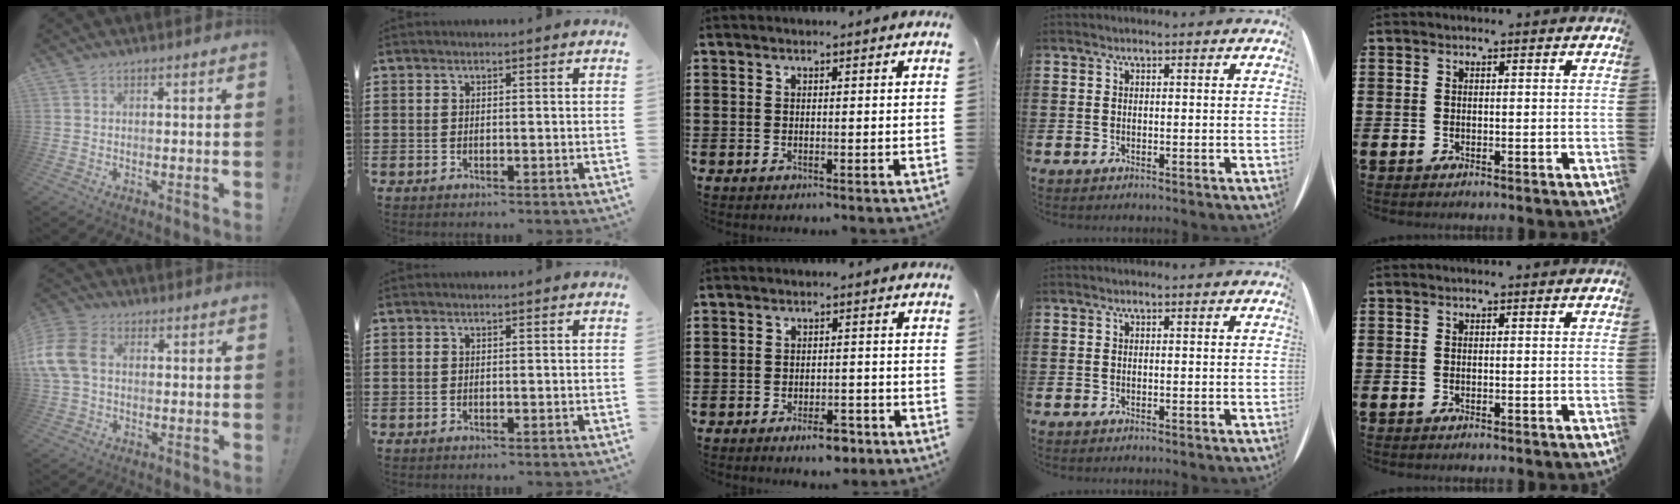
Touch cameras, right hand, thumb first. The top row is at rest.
{"thumb": {"total": 11.7, "force": [1.0, 8.0, 8.5], "torque": [-0.189, 0.009, 0.023]}, "middle": {"total": 3.5, "force": [-3.0, 1.4, 1.3], "torque": [-0.020, 0.010, -0.057]}}